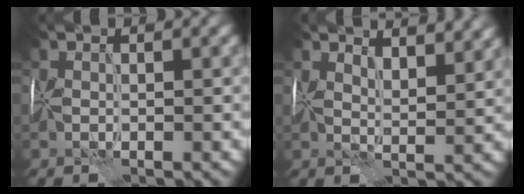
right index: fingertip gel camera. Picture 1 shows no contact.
{"total": 5.4, "force": [4.2, 1.8, 2.8], "torque": [-0.040, 0.005, 0.053]}